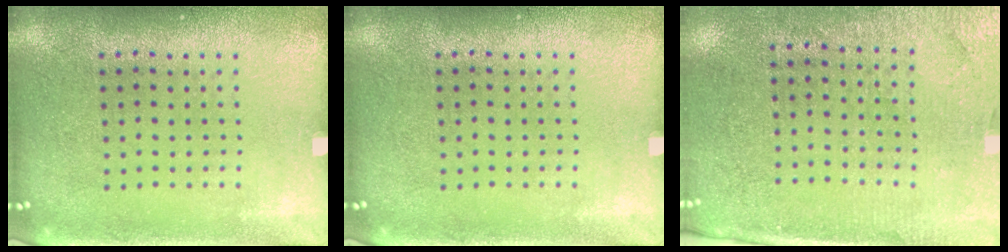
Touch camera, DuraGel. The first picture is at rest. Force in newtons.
{"total": 0.0}
{"total": 3.1, "press": 2.9, "slide": 1.0}